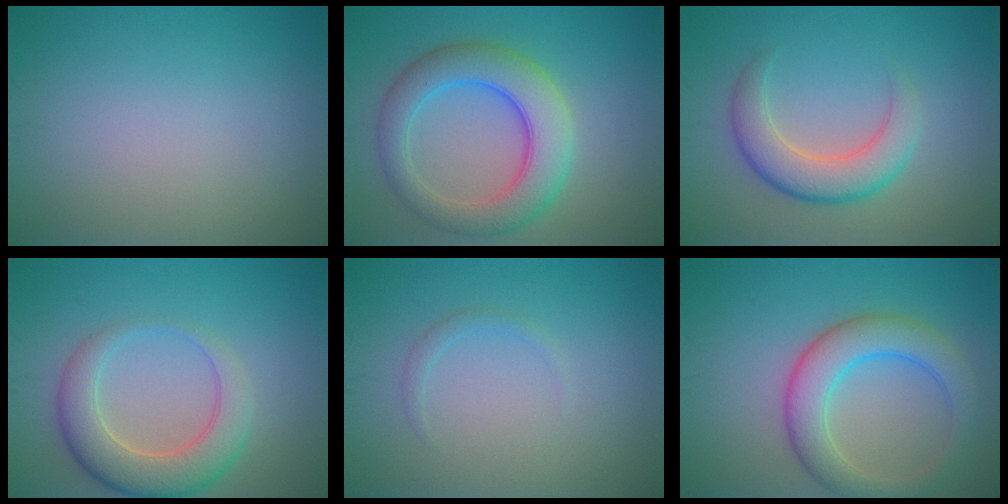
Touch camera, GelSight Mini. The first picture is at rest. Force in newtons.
{"total": 6.8, "press": 6.8, "slide": 0.2}
{"total": 4.8, "press": 4.7, "slide": 0.4}
{"total": 5.7, "press": 5.7, "slide": 0.3}
{"total": 0.9, "press": 0.9, "slide": 0.1}
{"total": 5.9, "press": 5.8, "slide": 0.3}